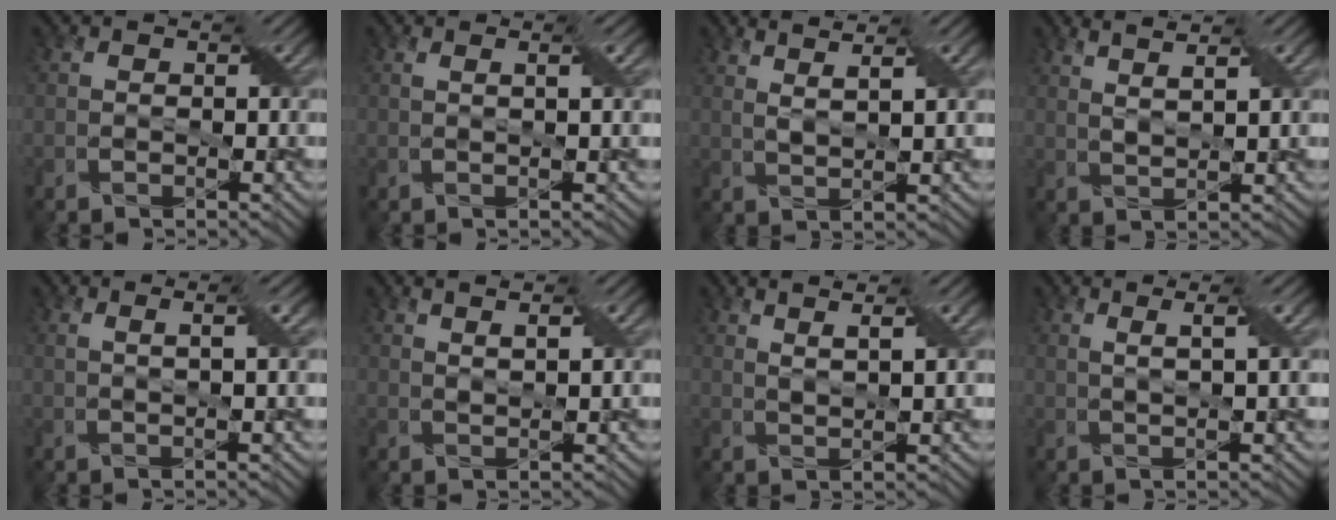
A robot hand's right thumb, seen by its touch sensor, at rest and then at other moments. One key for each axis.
{"total": 2.5, "fx": 0.7, "fy": 0.3, "fz": 2.4, "tx": -0.037, "ty": 0.009, "tz": 0.006}
{"total": 4.5, "fx": 3.0, "fy": 0.7, "fz": 3.3, "tx": -0.055, "ty": 0.008, "tz": 0.049}
{"total": 4.3, "fx": 3.0, "fy": 0.6, "fz": 3.0, "tx": -0.046, "ty": 0.006, "tz": 0.049}
{"total": 3.4, "fx": 1.2, "fy": 0.4, "fz": 3.1, "tx": -0.047, "ty": 0.005, "tz": 0.016}
{"total": 2.5, "fx": 1.7, "fy": 0.3, "fz": 1.9, "tx": -0.026, "ty": -0.003, "tz": 0.031}
{"total": 4.2, "fx": 2.6, "fy": 0.5, "fz": 3.2, "tx": -0.049, "ty": 0.005, "tz": 0.041}
{"total": 4.3, "fx": 2.0, "fy": 0.5, "fz": 3.8, "tx": -0.054, "ty": 0.006, "tz": 0.027}